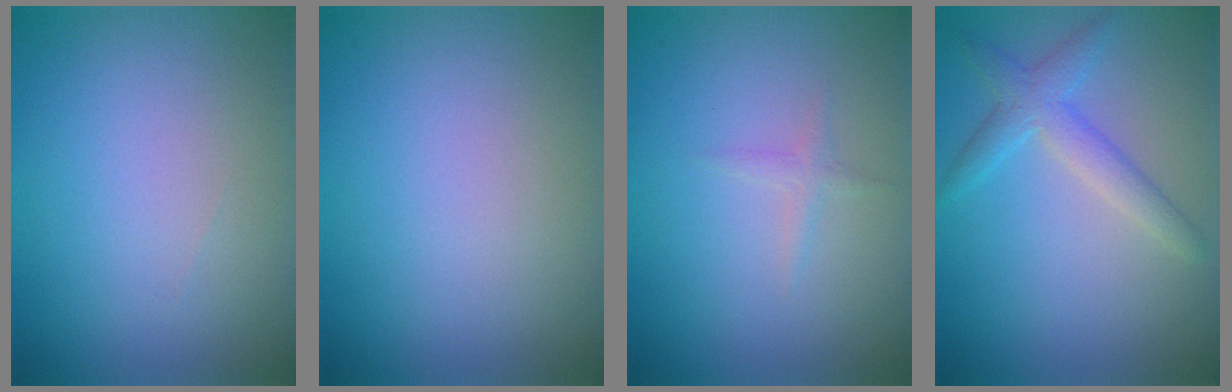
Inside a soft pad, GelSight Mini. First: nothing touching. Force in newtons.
{"total": 0.0}
{"total": 0.8, "press": 0.8, "slide": 0.1}
{"total": 2.8, "press": 2.8, "slide": 0.0}